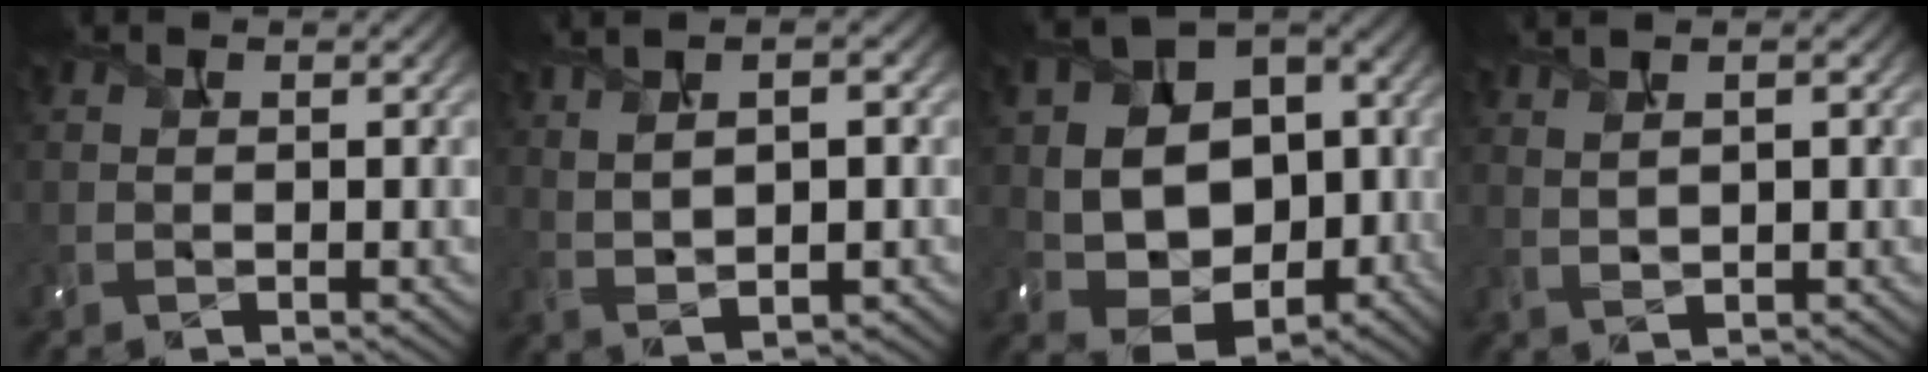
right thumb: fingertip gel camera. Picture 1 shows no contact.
{"total": 8.1, "force": [2.9, 3.4, 6.7], "torque": [-0.104, 0.019, 0.048]}
{"total": 14.2, "force": [-0.1, 10.1, 10.0], "torque": [-0.189, -0.026, 0.009]}
{"total": 4.0, "force": [2.4, 1.2, 3.0], "torque": [-0.061, 0.014, 0.034]}